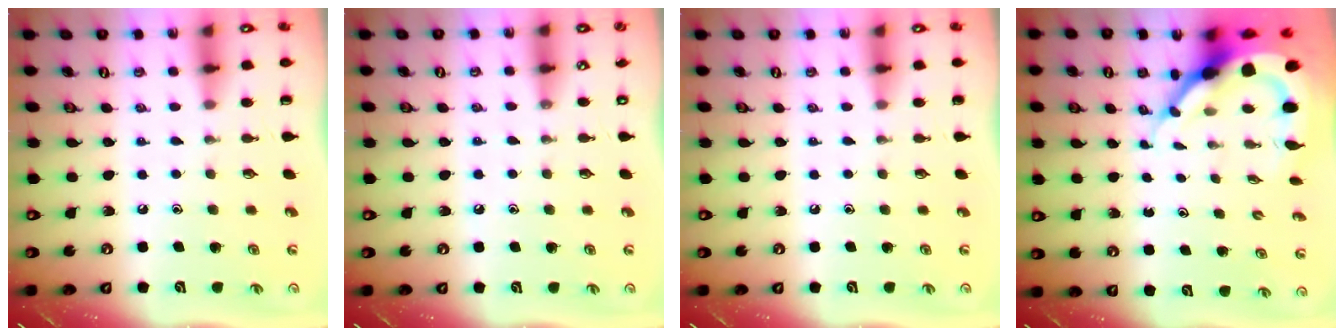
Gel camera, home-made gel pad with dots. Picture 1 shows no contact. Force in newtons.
{"total": 4.8, "press": 4.8, "slide": 0.6}
{"total": 0.0}
{"total": 9.0, "press": 9.0, "slide": 1.2}